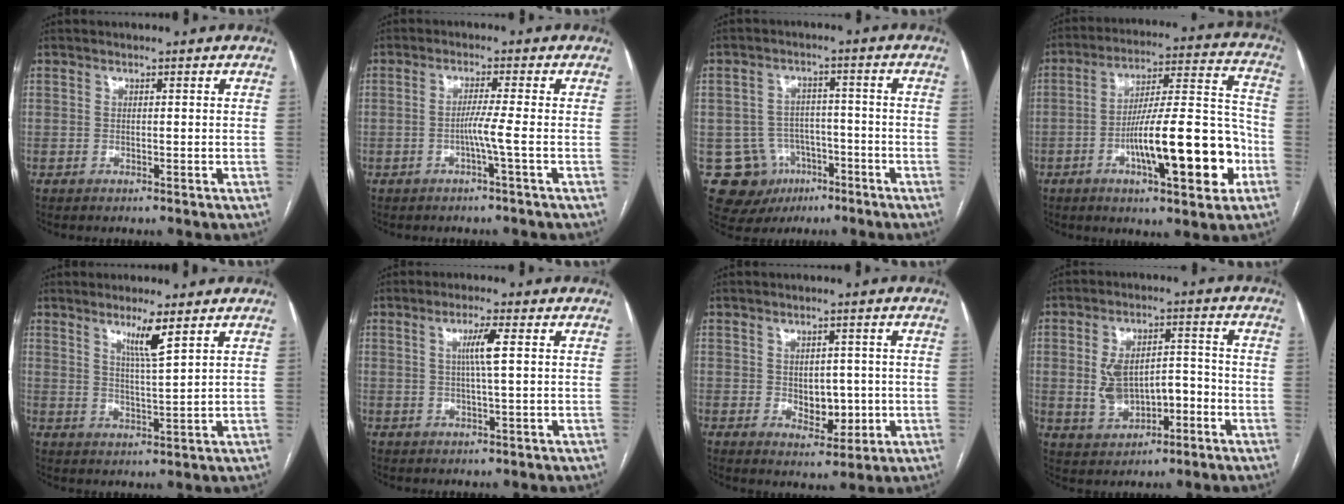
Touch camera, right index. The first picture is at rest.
{"total": 3.0, "force": [-1.0, -1.1, 2.6], "torque": [-0.046, -0.002, -0.020]}
{"total": 10.3, "force": [-4.5, 9.1, 1.9], "torque": [-0.036, 0.024, -0.053]}
{"total": 18.3, "force": [-6.1, 3.3, 17.0], "torque": [-0.268, 0.014, -0.085]}
{"total": 4.8, "force": [2.9, -0.4, 3.8], "torque": [-0.069, -0.012, 0.053]}
{"total": 4.0, "force": [0.8, -0.3, 3.9], "torque": [-0.073, 0.002, 0.015]}
{"total": 5.2, "force": [-0.2, 3.4, 3.9], "torque": [-0.048, 0.000, 0.010]}
{"total": 8.3, "force": [-1.6, 5.3, 6.1], "torque": [-0.118, 0.020, -0.016]}